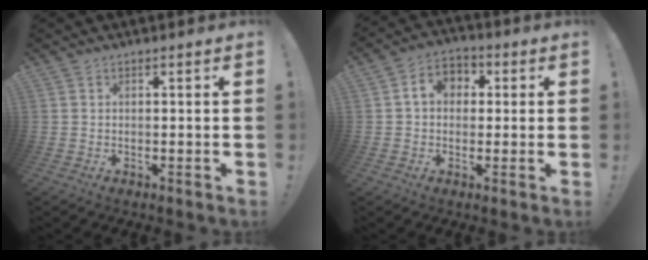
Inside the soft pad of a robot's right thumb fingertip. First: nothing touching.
{"total": 7.1, "force": [1.2, 5.8, 3.9], "torque": [-0.059, 0.008, 0.023]}